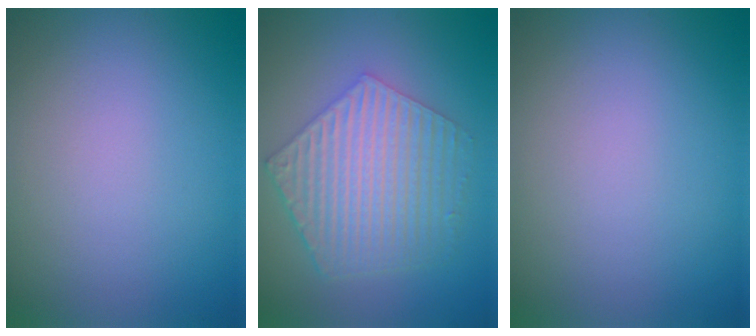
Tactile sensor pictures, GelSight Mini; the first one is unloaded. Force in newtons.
{"total": 6.0, "press": 4.3, "slide": 4.2}
{"total": 0.0}